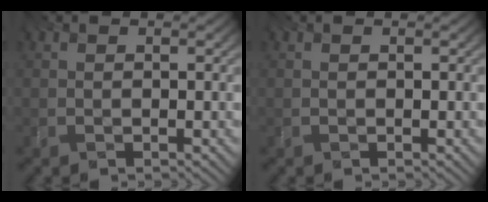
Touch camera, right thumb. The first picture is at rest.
{"total": 0.0}